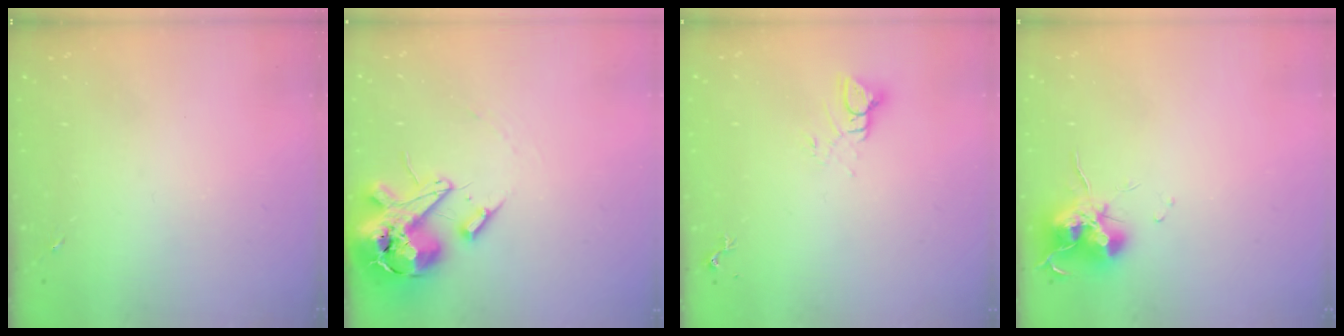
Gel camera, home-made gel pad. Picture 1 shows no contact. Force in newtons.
{"total": 16.2, "press": 16.0, "slide": 2.7}
{"total": 5.6, "press": 5.6, "slide": 0.4}
{"total": 12.6, "press": 12.5, "slide": 1.4}